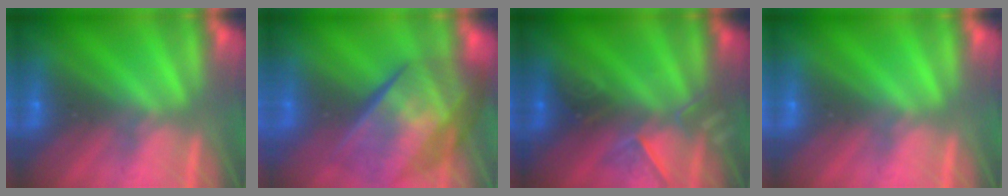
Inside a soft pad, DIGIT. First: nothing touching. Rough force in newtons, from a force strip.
{"total": 11.0}
{"total": 2.4}
{"total": 0.0}